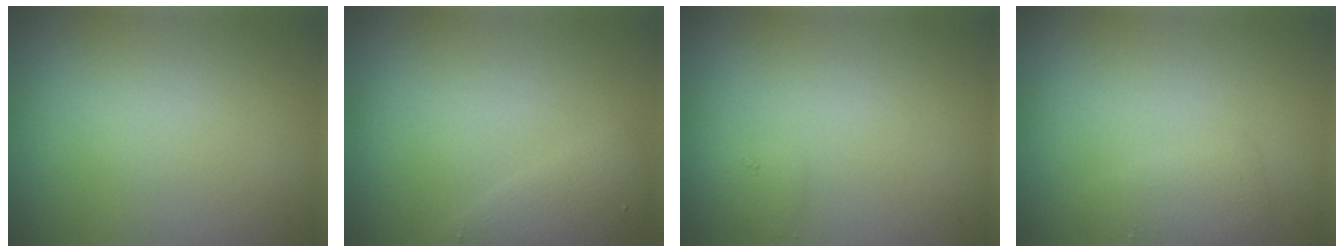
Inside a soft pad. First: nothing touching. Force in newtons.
{"total": 2.0, "press": 2.0, "slide": 0.1}
{"total": 0.9, "press": 0.9, "slide": 0.1}
{"total": 1.9, "press": 1.9, "slide": 0.0}